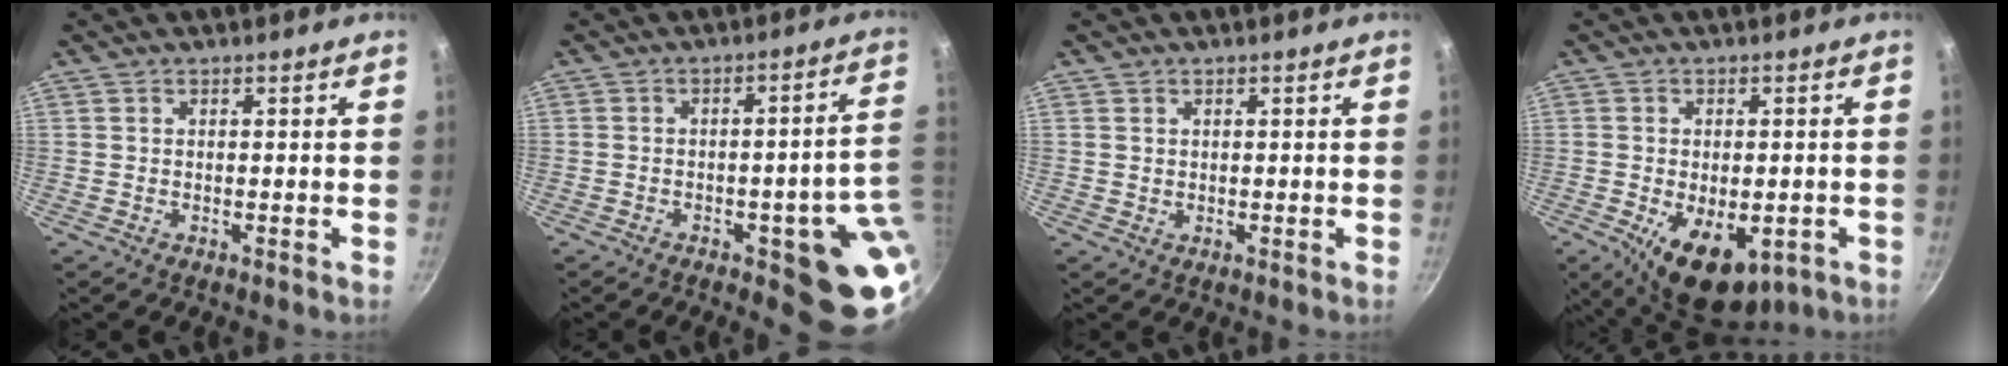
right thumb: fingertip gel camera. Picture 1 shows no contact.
{"total": 14.0, "force": [-2.6, 5.0, 12.8], "torque": [-0.103, 0.014, -0.032]}
{"total": 1.0, "force": [0.4, 0.9, 0.2], "torque": [0.007, 0.000, 0.005]}
{"total": 12.4, "force": [-4.4, 6.9, 9.3], "torque": [-0.110, -0.002, -0.047]}